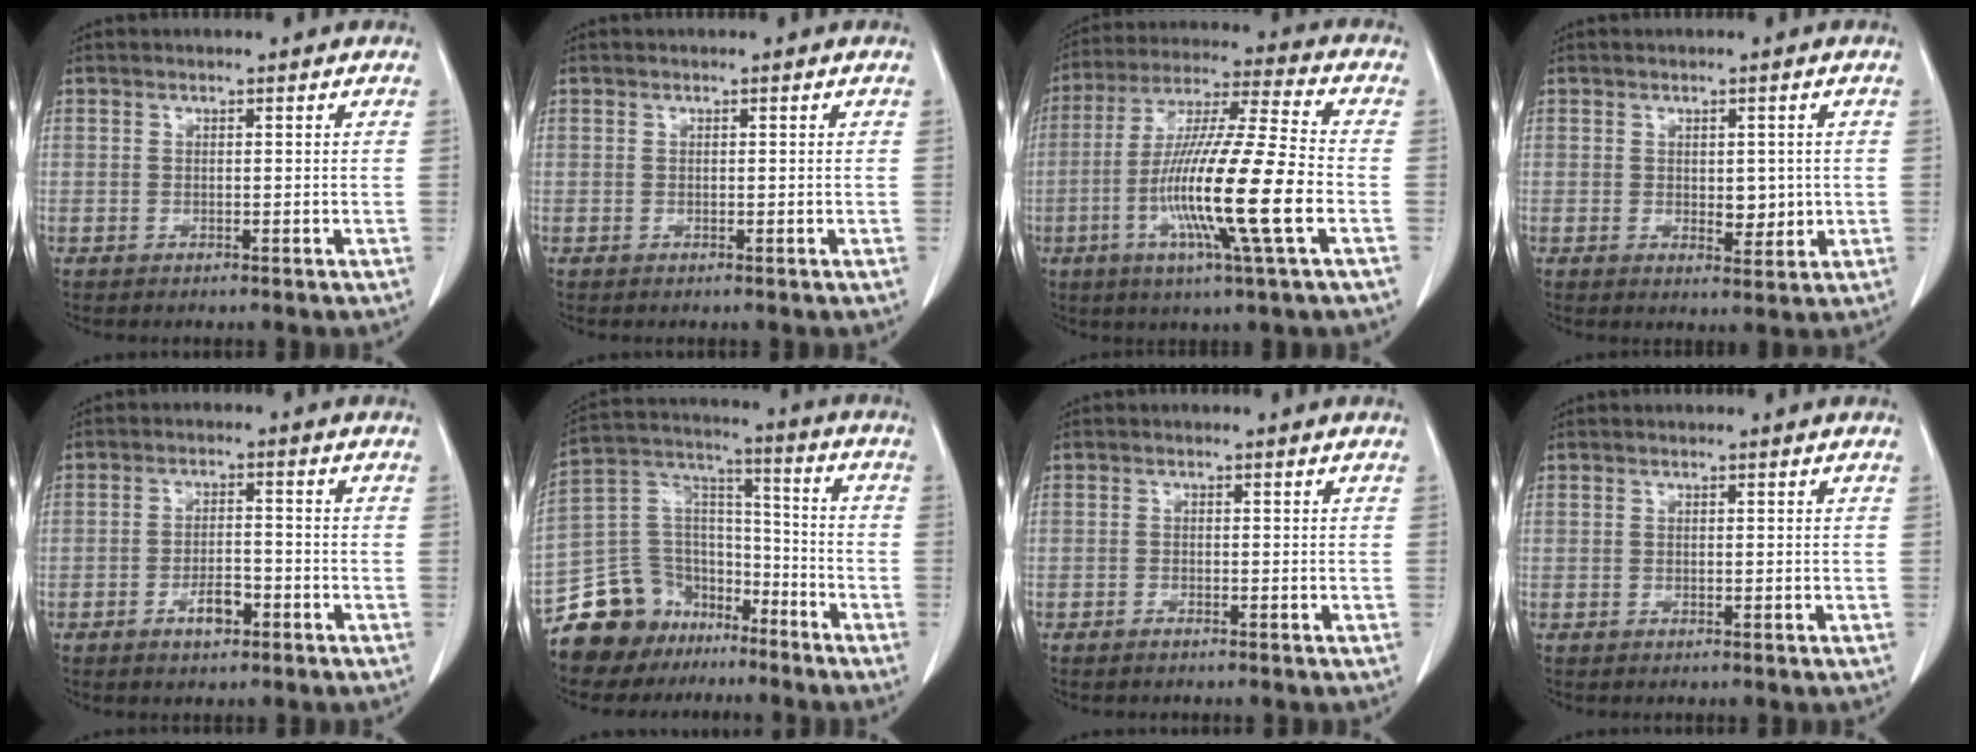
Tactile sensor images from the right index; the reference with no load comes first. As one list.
[{"total": 0.0}, {"total": 17.9, "force": [-4.6, -0.3, 17.3], "torque": [-0.330, -0.012, -0.089]}, {"total": 3.5, "force": [0.1, 2.0, 2.9], "torque": [-0.036, -0.004, 0.012]}, {"total": 3.9, "force": [-2.1, 1.5, 3.0], "torque": [-0.052, 0.004, -0.031]}, {"total": 14.6, "force": [-10.8, 9.6, 2.4], "torque": [-0.055, 0.087, -0.187]}, {"total": 0.9, "force": [-0.8, 0.2, 0.3], "torque": [-0.008, 0.000, -0.013]}, {"total": 0.0}]